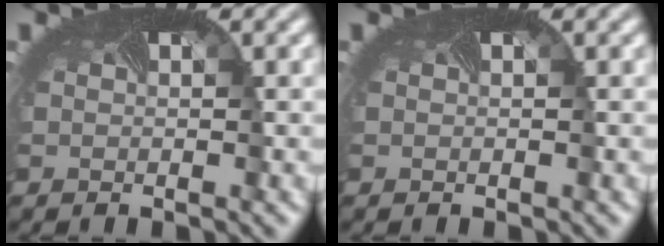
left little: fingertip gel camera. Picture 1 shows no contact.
{"total": 0.0}